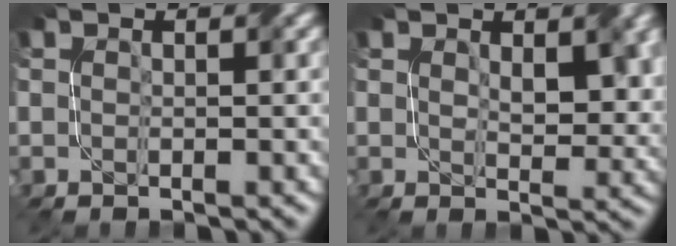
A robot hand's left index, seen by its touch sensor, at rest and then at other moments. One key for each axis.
{"total": 3.5, "fx": 1.4, "fy": 1.6, "fz": 2.7, "tx": -0.042, "ty": -0.001, "tz": 0.035}